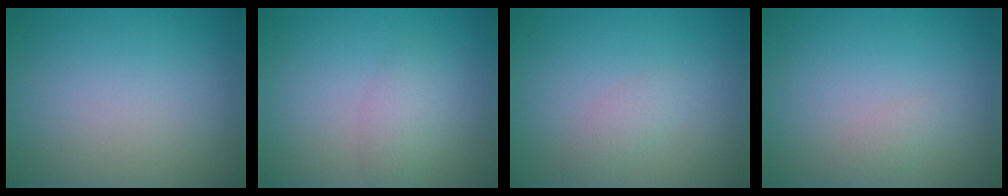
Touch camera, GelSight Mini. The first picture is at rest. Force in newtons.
{"total": 2.0, "press": 2.0, "slide": 0.1}
{"total": 1.2, "press": 1.2, "slide": 0.1}
{"total": 1.0, "press": 1.0, "slide": 0.0}